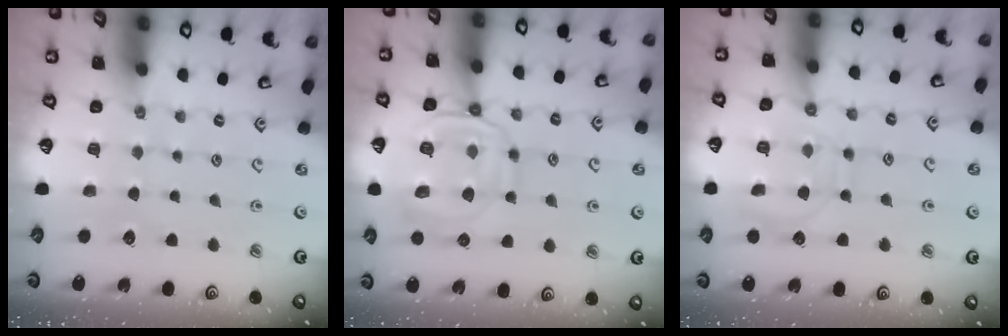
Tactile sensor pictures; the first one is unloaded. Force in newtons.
{"total": 12.2, "press": 12.1, "slide": 1.3}
{"total": 10.1, "press": 10.0, "slide": 1.1}